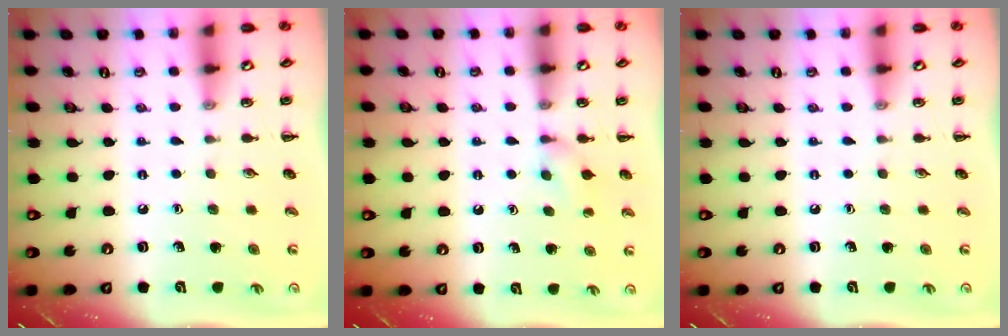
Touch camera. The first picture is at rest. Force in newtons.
{"total": 5.4, "press": 5.1, "slide": 1.7}
{"total": 0.0}